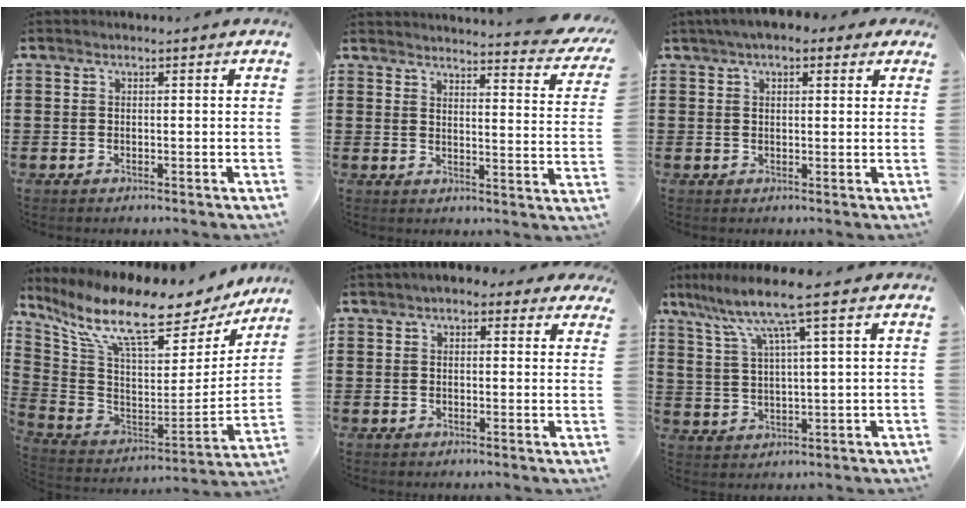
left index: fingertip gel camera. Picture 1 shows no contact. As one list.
[{"total": 3.8, "force": [3.6, -0.5, 1.2], "torque": [-0.027, -0.033, 0.055]}, {"total": 3.4, "force": [2.3, 1.9, 1.6], "torque": [-0.041, 0.006, 0.041]}, {"total": 12.1, "force": [8.1, 3.5, 8.3], "torque": [-0.173, -0.057, 0.133]}, {"total": 2.3, "force": [1.2, 1.7, 0.9], "torque": [-0.018, 0.006, 0.017]}, {"total": 8.4, "force": [5.1, 0.3, 6.7], "torque": [-0.153, -0.016, 0.082]}]